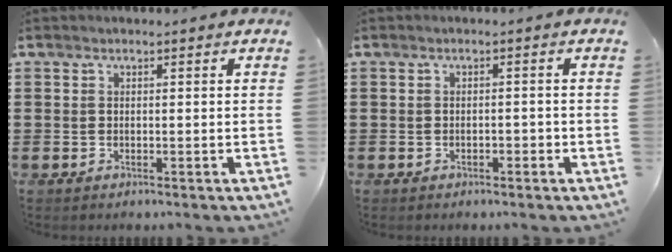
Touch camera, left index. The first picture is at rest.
{"total": 0.5, "force": [-0.3, 0.1, 0.4], "torque": [-0.009, -0.002, -0.005]}